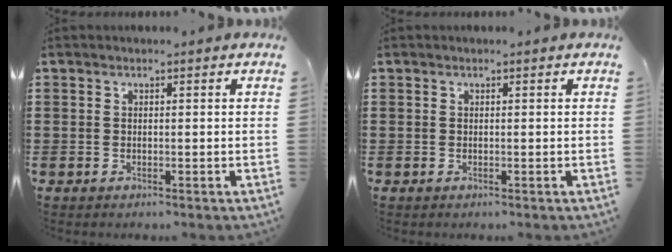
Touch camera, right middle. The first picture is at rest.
{"total": 0.0}